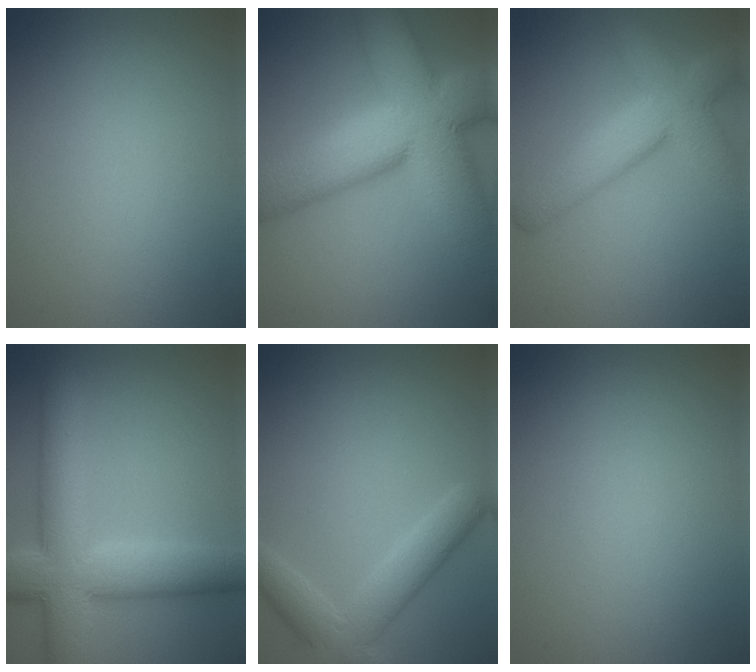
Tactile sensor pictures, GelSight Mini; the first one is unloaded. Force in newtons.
{"total": 15.7, "press": 15.7, "slide": 1.0}
{"total": 6.9, "press": 6.9, "slide": 0.3}
{"total": 9.8, "press": 9.8, "slide": 0.2}
{"total": 4.8, "press": 4.8, "slide": 0.2}
{"total": 0.0}